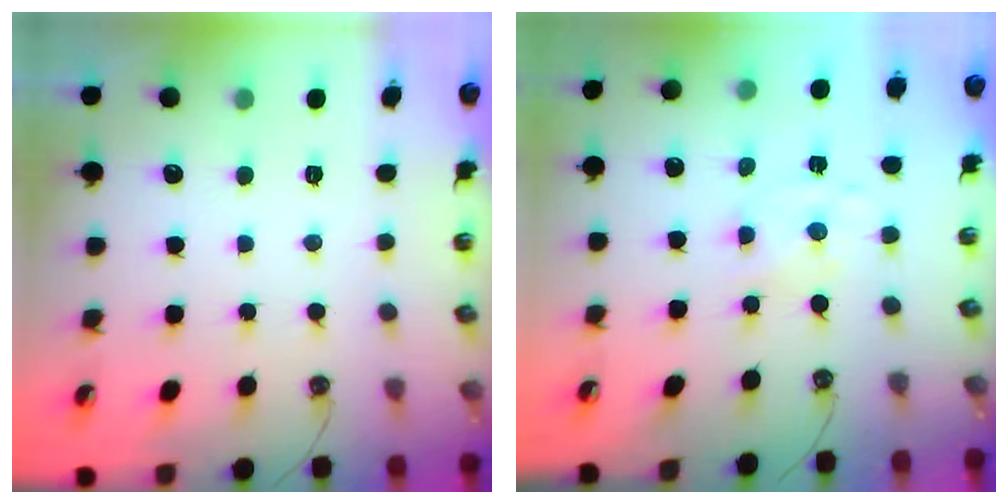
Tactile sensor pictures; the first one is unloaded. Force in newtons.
{"total": 1.5, "press": 1.5, "slide": 0.3}